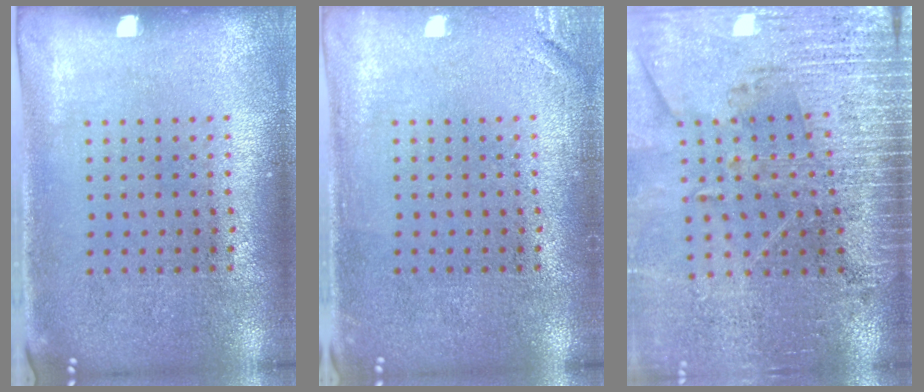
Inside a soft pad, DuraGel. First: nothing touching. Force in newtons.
{"total": 1.3, "press": 1.3, "slide": 0.3}
{"total": 3.0, "press": 3.0, "slide": 0.5}